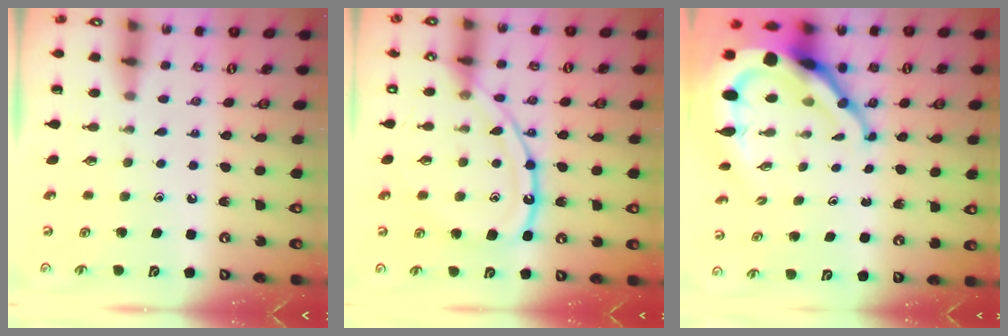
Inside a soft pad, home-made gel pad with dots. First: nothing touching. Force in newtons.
{"total": 14.3, "press": 14.2, "slide": 1.3}
{"total": 16.4, "press": 16.3, "slide": 1.4}